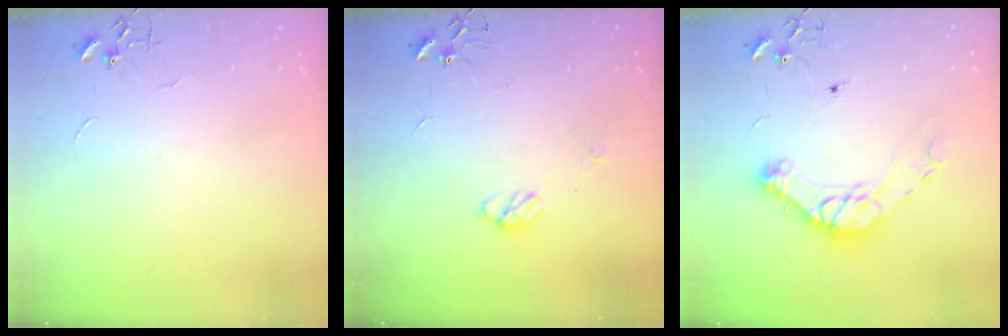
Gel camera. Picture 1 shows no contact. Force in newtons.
{"total": 5.0, "press": 4.9, "slide": 0.5}
{"total": 14.5, "press": 14.5, "slide": 1.1}